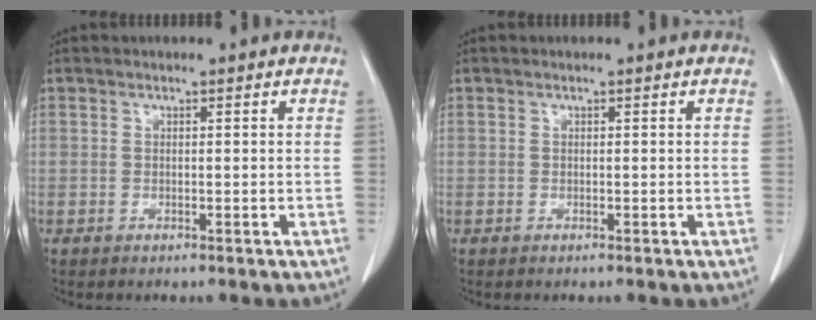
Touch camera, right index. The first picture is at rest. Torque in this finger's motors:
{"motor_torque": [0.00, 0.01, 0.00, 0.00]}